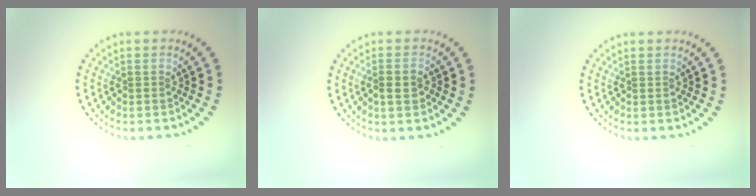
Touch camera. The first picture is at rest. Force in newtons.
{"total": 1.4, "press": 1.4, "slide": 0.4}
{"total": 0.0}